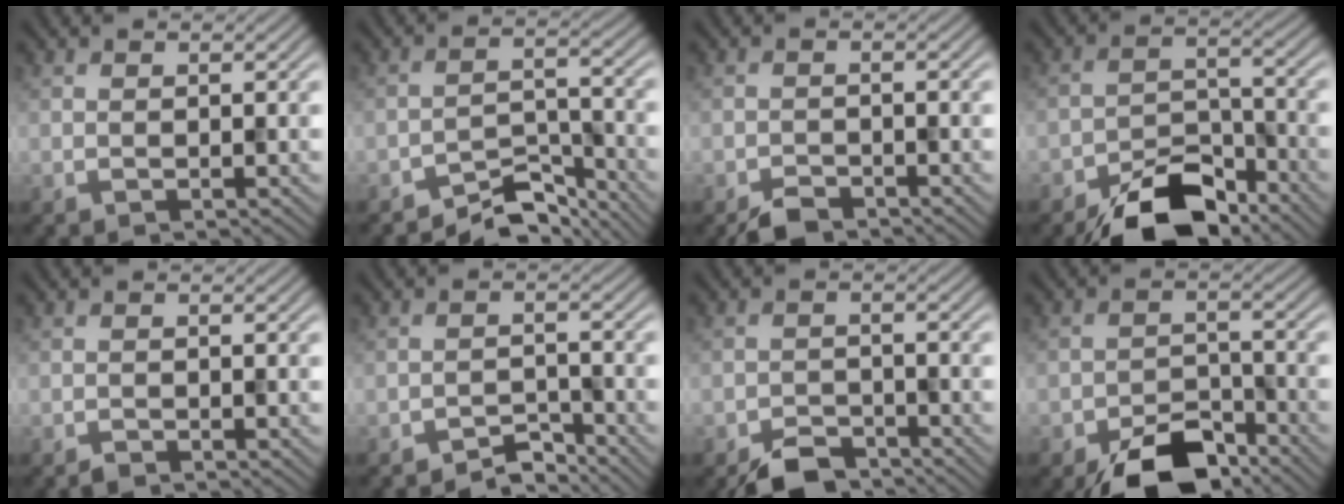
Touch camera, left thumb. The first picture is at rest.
{"total": 5.6, "force": [-5.1, 1.5, 1.7], "torque": [-0.022, 0.005, -0.093]}
{"total": 2.4, "force": [-2.2, 0.8, 0.7], "torque": [-0.009, 0.001, -0.042]}
{"total": 9.1, "force": [-7.0, 3.7, 4.3], "torque": [-0.062, 0.000, -0.136]}
{"total": 0.7, "force": [-0.7, 0.1, 0.0], "torque": [0.002, 0.005, -0.013]}
{"total": 2.8, "force": [-2.8, 0.5, 0.4], "torque": [0.000, 0.006, -0.054]}
{"total": 4.2, "force": [-3.7, 1.6, 1.2], "torque": [-0.018, -0.002, -0.069]}
{"total": 7.6, "force": [-5.8, 3.3, 3.6], "torque": [-0.051, -0.005, -0.107]}